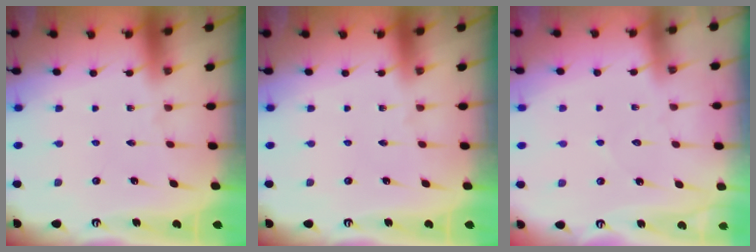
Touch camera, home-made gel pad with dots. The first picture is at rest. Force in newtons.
{"total": 0.0}
{"total": 3.3, "press": 3.3, "slide": 0.4}